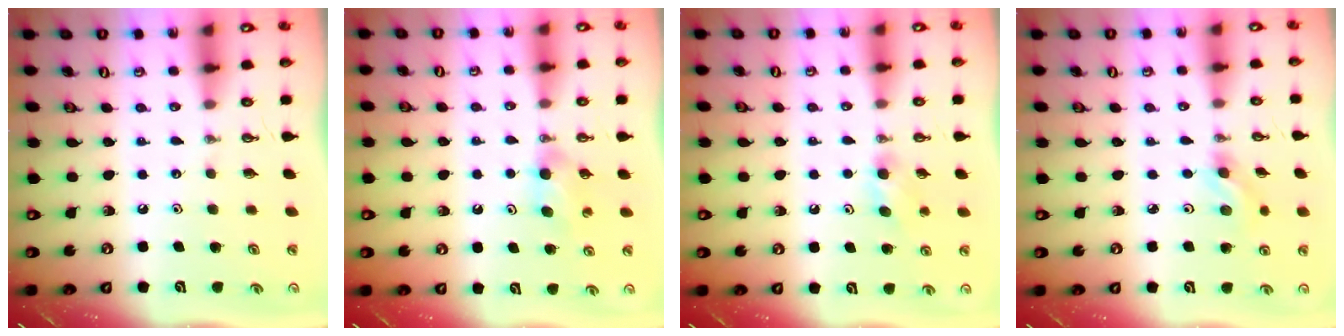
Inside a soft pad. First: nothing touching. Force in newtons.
{"total": 4.8, "press": 4.8, "slide": 0.5}
{"total": 7.2, "press": 3.9, "slide": 6.0}
{"total": 4.8, "press": 4.6, "slide": 1.5}